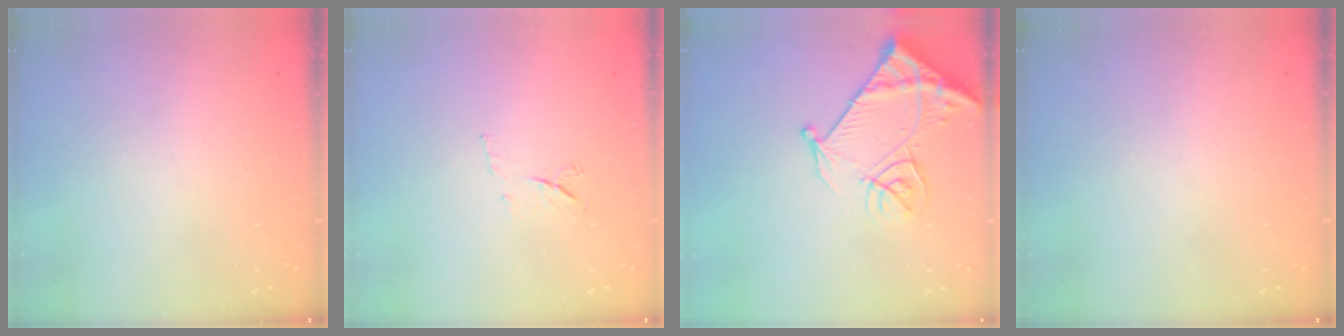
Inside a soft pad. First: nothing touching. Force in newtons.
{"total": 4.7, "press": 4.6, "slide": 0.8}
{"total": 13.7, "press": 13.6, "slide": 1.6}
{"total": 0.0}